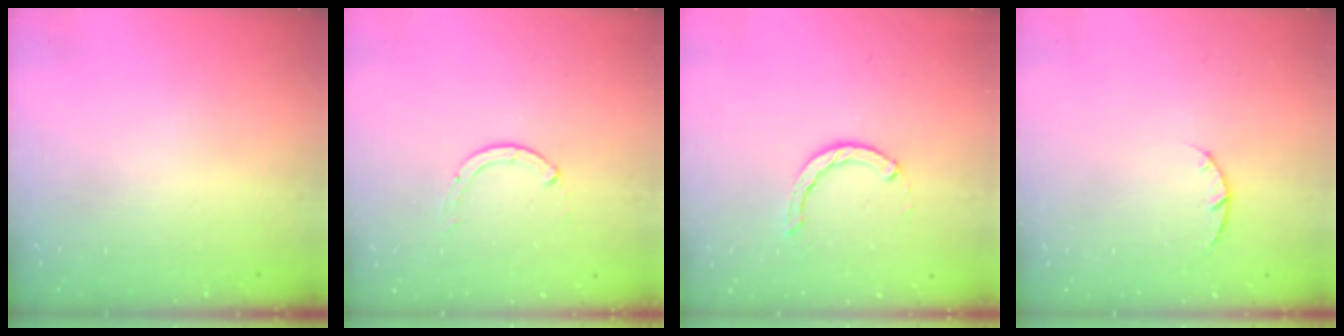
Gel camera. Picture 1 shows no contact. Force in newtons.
{"total": 0.0}
{"total": 2.9, "press": 2.9, "slide": 0.4}
{"total": 2.9, "press": 2.9, "slide": 0.5}